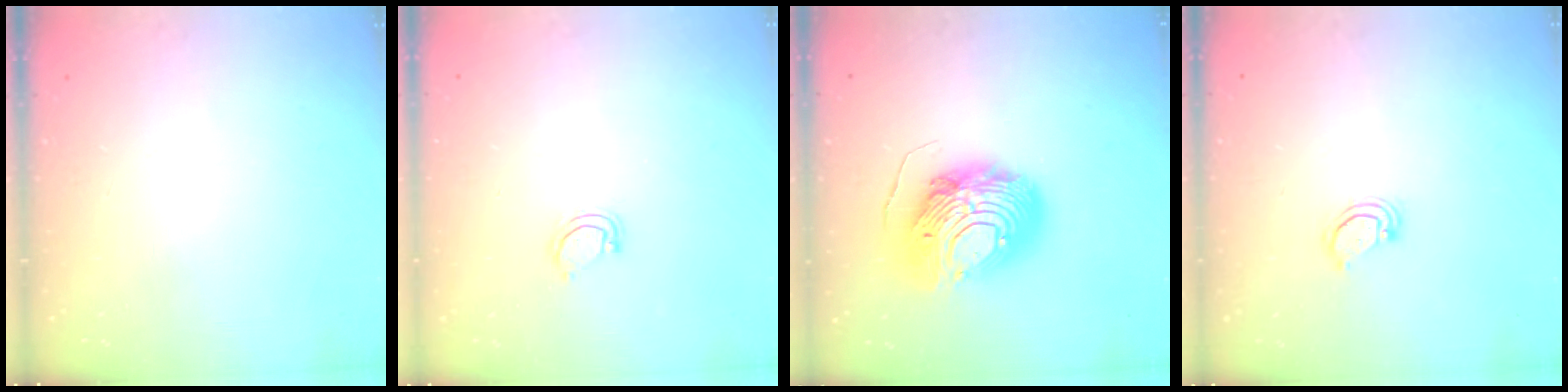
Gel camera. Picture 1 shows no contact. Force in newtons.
{"total": 4.5, "press": 4.4, "slide": 0.4}
{"total": 16.1, "press": 16.0, "slide": 1.4}
{"total": 3.5, "press": 3.5, "slide": 0.3}